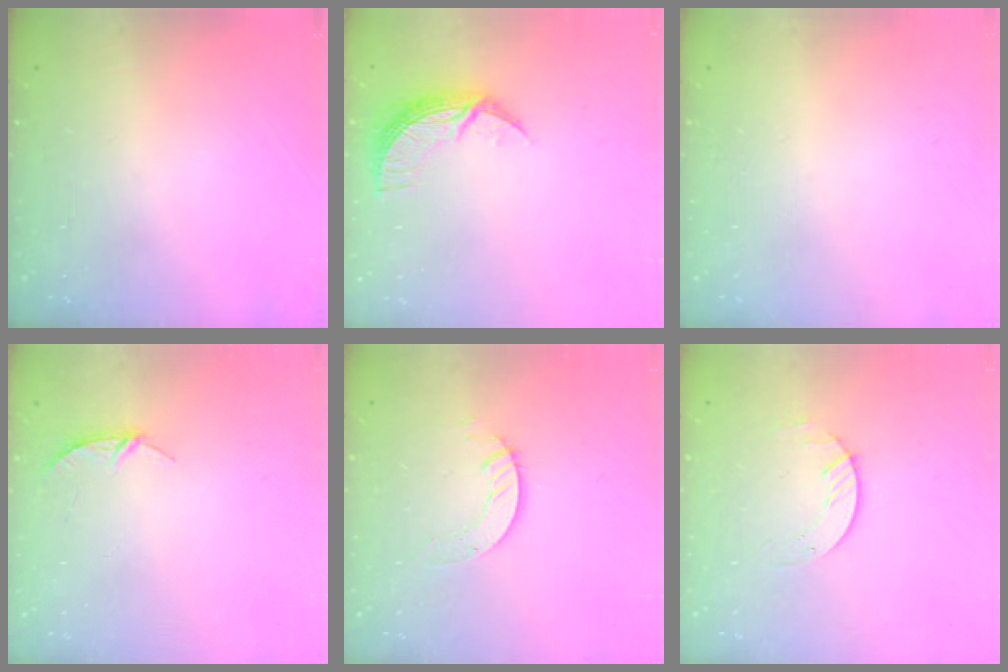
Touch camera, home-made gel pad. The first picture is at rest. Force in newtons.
{"total": 9.7, "press": 9.7, "slide": 0.4}
{"total": 0.0}
{"total": 4.2, "press": 4.2, "slide": 0.5}
{"total": 3.6, "press": 3.6, "slide": 0.1}
{"total": 2.7, "press": 2.7, "slide": 0.3}